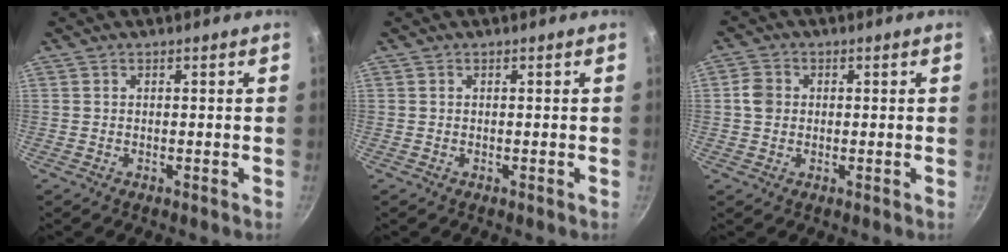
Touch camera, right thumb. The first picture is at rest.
{"total": 0.0}
{"total": 3.6, "force": [0.2, 3.1, 1.8], "torque": [-0.023, 0.007, -0.005]}